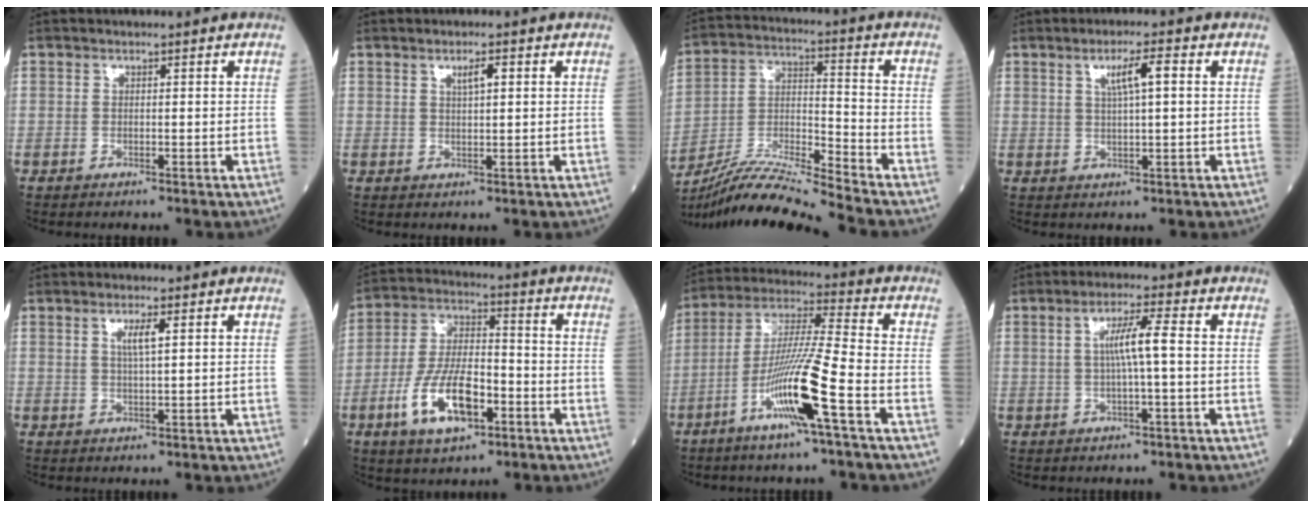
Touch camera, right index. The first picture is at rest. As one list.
[{"total": 2.2, "force": [1.0, 0.3, 1.9], "torque": [-0.036, 0.000, 0.018]}, {"total": 13.4, "force": [-12.5, -2.8, 4.0], "torque": [-0.074, 0.004, -0.234]}, {"total": 4.4, "force": [1.4, 0.3, 4.1], "torque": [-0.075, 0.005, 0.026]}, {"total": 2.8, "force": [1.1, 0.2, 2.6], "torque": [-0.051, -0.001, 0.019]}, {"total": 12.5, "force": [-5.0, 4.9, 10.4], "torque": [-0.213, 0.004, -0.089]}, {"total": 12.9, "force": [-5.5, -0.8, 11.6], "torque": [-0.228, -0.004, -0.108]}, {"total": 5.0, "force": [0.2, -0.3, 5.0], "torque": [-0.091, 0.008, 0.005]}]